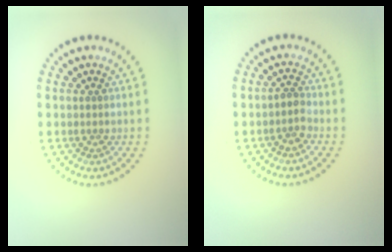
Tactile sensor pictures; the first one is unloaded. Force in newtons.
{"total": 1.5, "press": 1.2, "slide": 0.9}